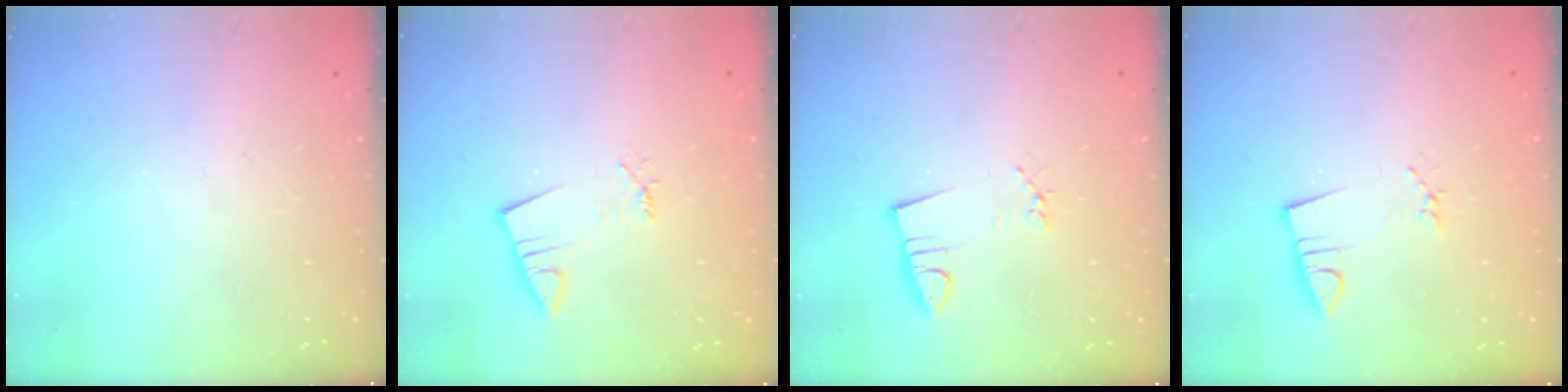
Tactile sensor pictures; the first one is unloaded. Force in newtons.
{"total": 1.4, "press": 1.4, "slide": 0.1}
{"total": 2.9, "press": 1.5, "slide": 2.5}
{"total": 2.9, "press": 1.4, "slide": 2.5}